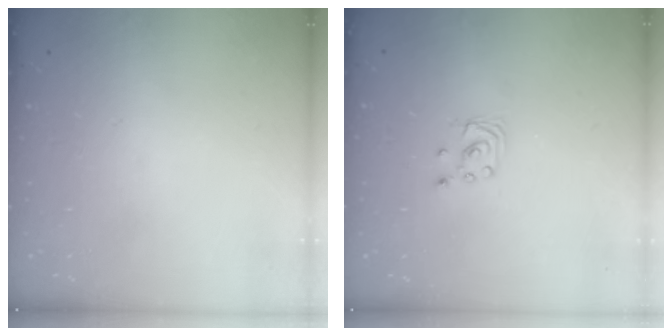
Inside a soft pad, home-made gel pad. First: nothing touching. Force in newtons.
{"total": 2.2, "press": 2.2, "slide": 0.2}